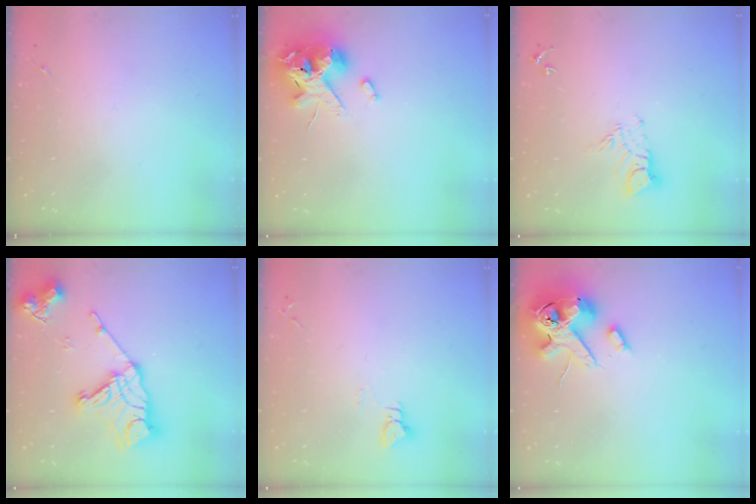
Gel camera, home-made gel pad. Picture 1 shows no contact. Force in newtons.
{"total": 14.4, "press": 14.3, "slide": 2.2}
{"total": 7.7, "press": 7.7, "slide": 0.7}
{"total": 18.6, "press": 18.5, "slide": 1.4}
{"total": 2.9, "press": 2.9, "slide": 0.3}
{"total": 15.9, "press": 15.7, "slide": 2.7}